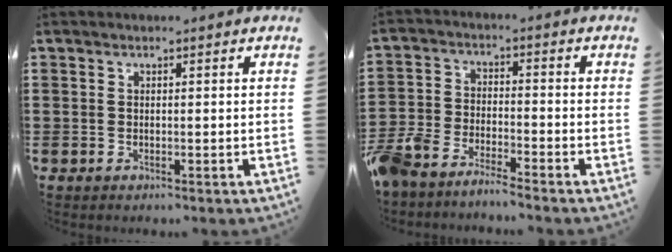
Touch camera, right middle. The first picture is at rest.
{"total": 5.8, "force": [-5.8, 0.2, 0.8], "torque": [-0.046, -0.005, -0.123]}